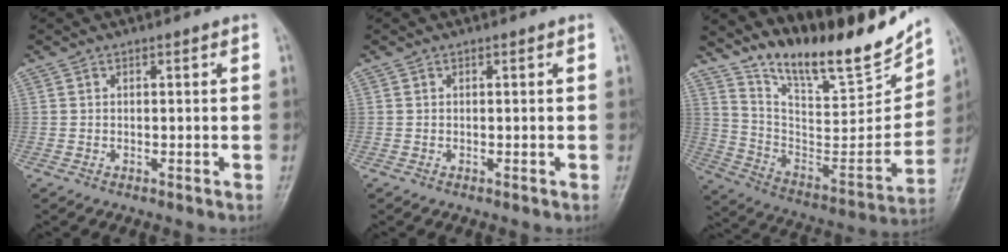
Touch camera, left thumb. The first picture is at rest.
{"total": 0.0}
{"total": 22.0, "force": [18.2, 5.7, 11.1], "torque": [-0.134, -0.109, 0.304]}